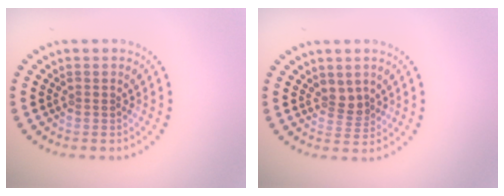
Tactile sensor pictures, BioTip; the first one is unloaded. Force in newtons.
{"total": 1.8, "press": 1.4, "slide": 1.1}